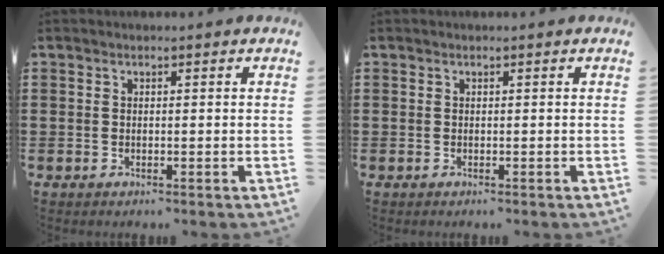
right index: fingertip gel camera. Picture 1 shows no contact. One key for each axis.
{"total": 0.0}